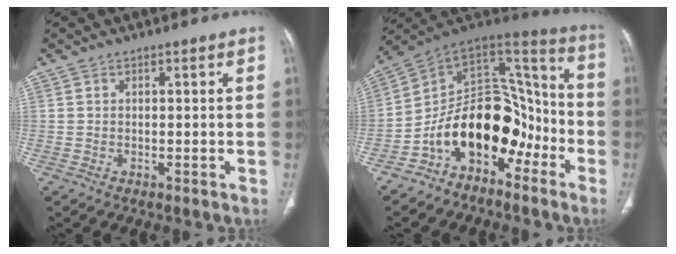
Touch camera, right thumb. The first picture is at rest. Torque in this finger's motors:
{"motor_torque": [2.63, 2.38, 1.56, -1.21, 0.18]}